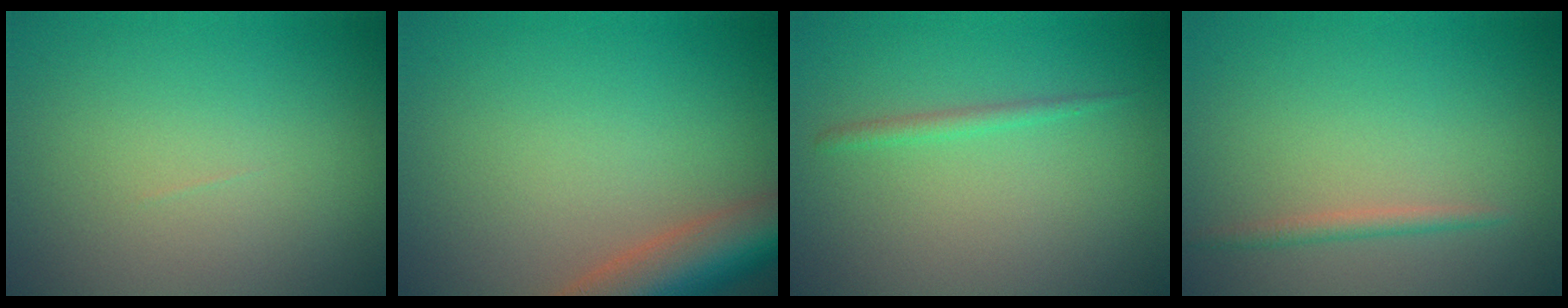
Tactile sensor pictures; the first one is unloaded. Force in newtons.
{"total": 7.4, "press": 7.4, "slide": 0.7}
{"total": 1.0, "press": 1.0, "slide": 0.1}
{"total": 1.1, "press": 1.1, "slide": 0.1}